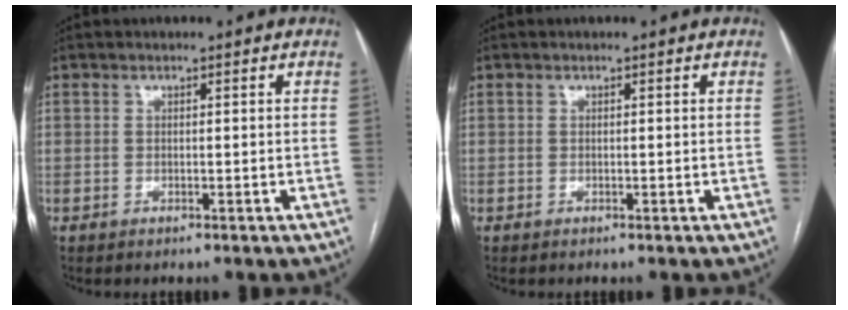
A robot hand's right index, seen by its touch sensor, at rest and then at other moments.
{"total": 0.0}